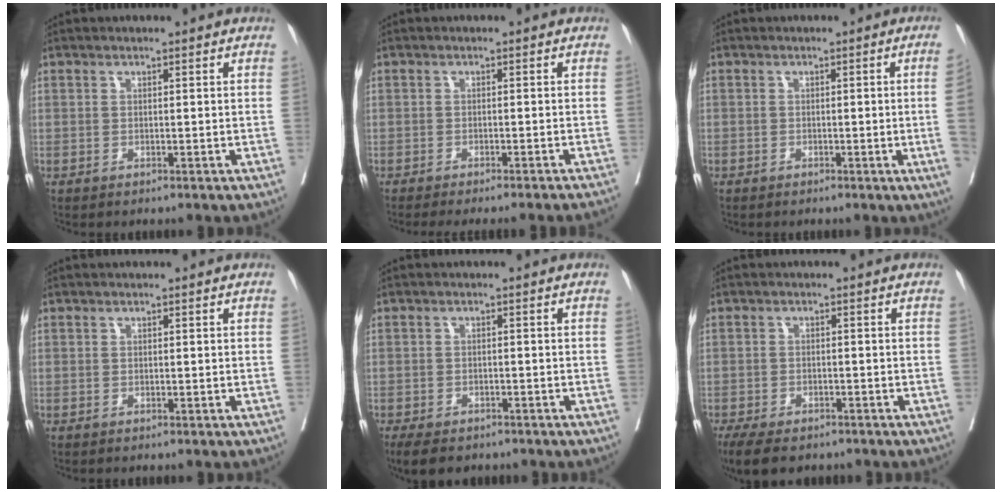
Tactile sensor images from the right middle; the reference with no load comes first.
{"total": 9.5, "force": [-8.6, -1.1, 3.7], "torque": [-0.015, -0.027, -0.107]}
{"total": 3.2, "force": [-0.4, -1.1, 3.0], "torque": [-0.032, -0.007, -0.005]}
{"total": 0.0}
{"total": 6.5, "force": [-5.1, 2.8, 2.9], "torque": [-0.038, -0.006, -0.070]}
{"total": 8.3, "force": [-6.4, 3.4, 4.1], "torque": [-0.064, -0.010, -0.093]}